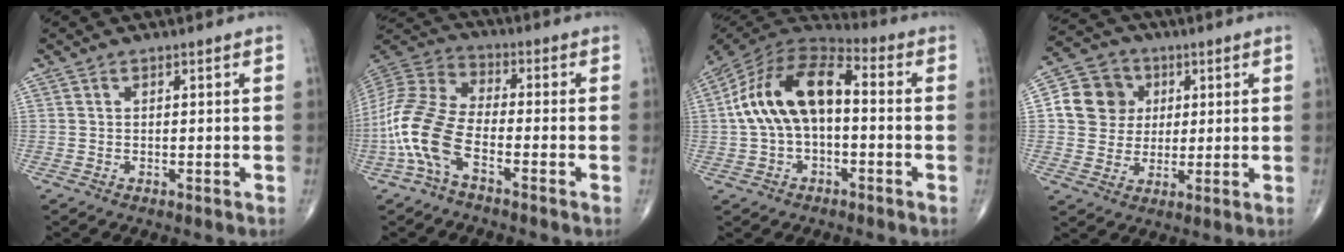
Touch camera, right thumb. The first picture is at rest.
{"total": 13.5, "force": [-5.2, 6.0, 10.9], "torque": [-0.248, 0.034, -0.111]}
{"total": 16.3, "force": [0.4, 9.1, 13.5], "torque": [-0.247, 0.046, -0.005]}
{"total": 10.1, "force": [2.0, 9.3, 3.5], "torque": [-0.033, 0.003, 0.029]}